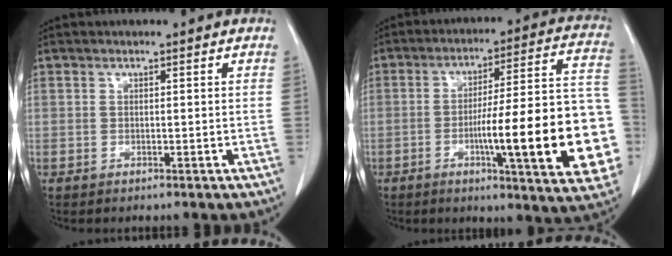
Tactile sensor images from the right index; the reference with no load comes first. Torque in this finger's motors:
{"motor_torque": [1.37, -0.77, 0.98, 0.13]}